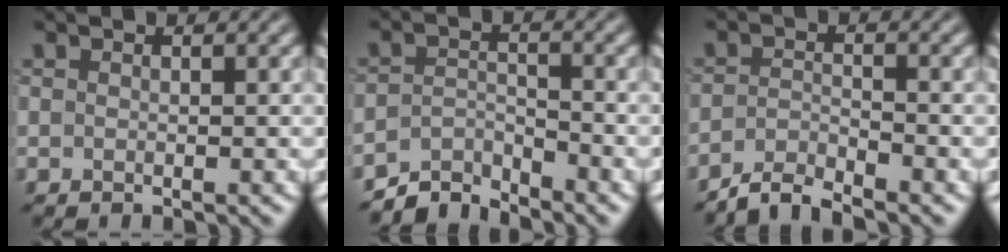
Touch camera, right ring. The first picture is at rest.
{"total": 3.5, "force": [-3.5, 0.5, 0.4], "torque": [-0.006, 0.007, -0.071]}
{"total": 2.9, "force": [-2.8, 0.2, 0.8], "torque": [-0.017, 0.004, -0.063]}